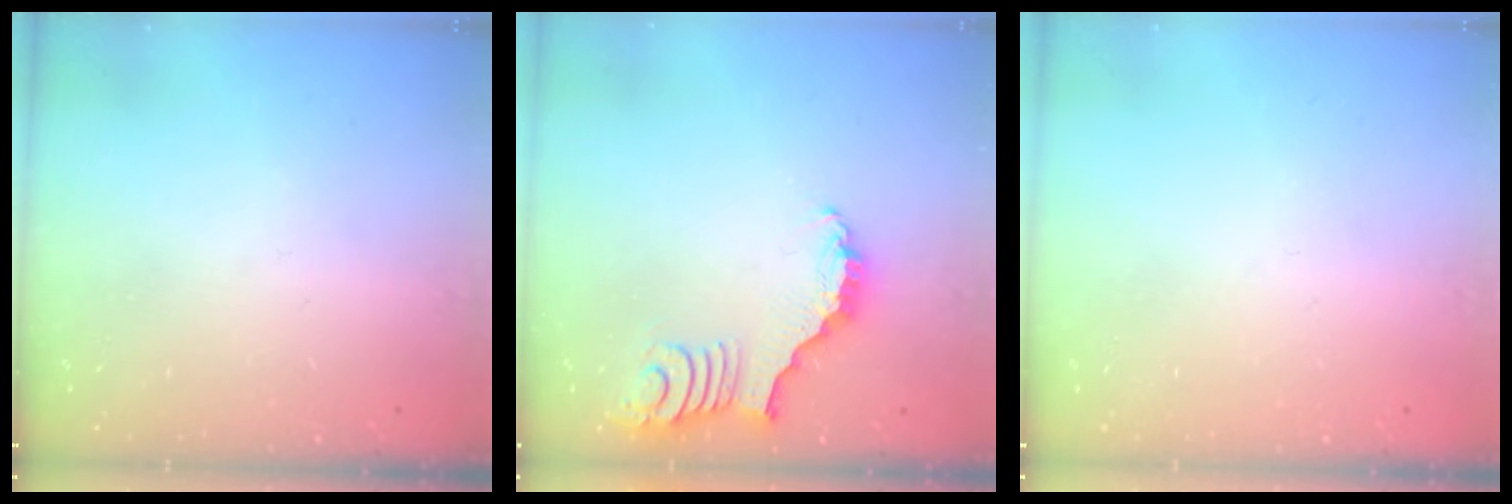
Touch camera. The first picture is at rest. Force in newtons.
{"total": 2.2, "press": 2.2, "slide": 0.3}
{"total": 0.0}